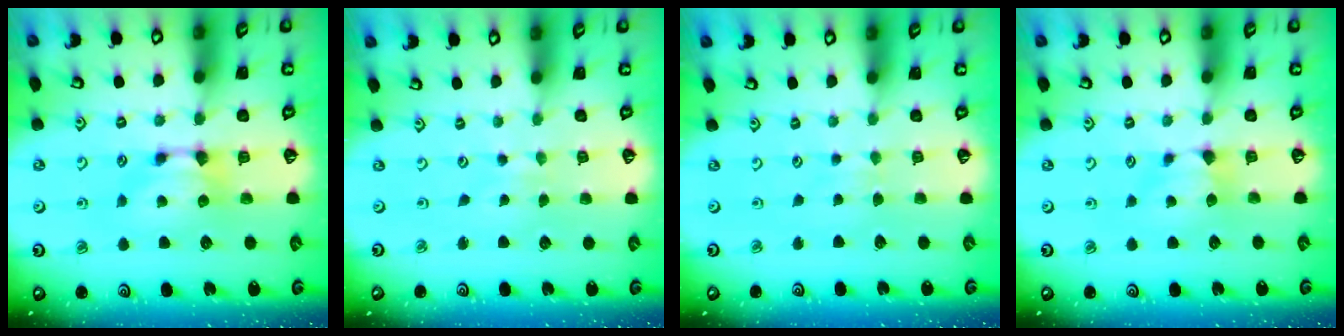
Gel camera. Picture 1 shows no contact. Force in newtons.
{"total": 4.5, "press": 4.4, "slide": 0.3}
{"total": 2.9, "press": 2.9, "slide": 0.4}
{"total": 0.9, "press": 0.8, "slide": 0.5}